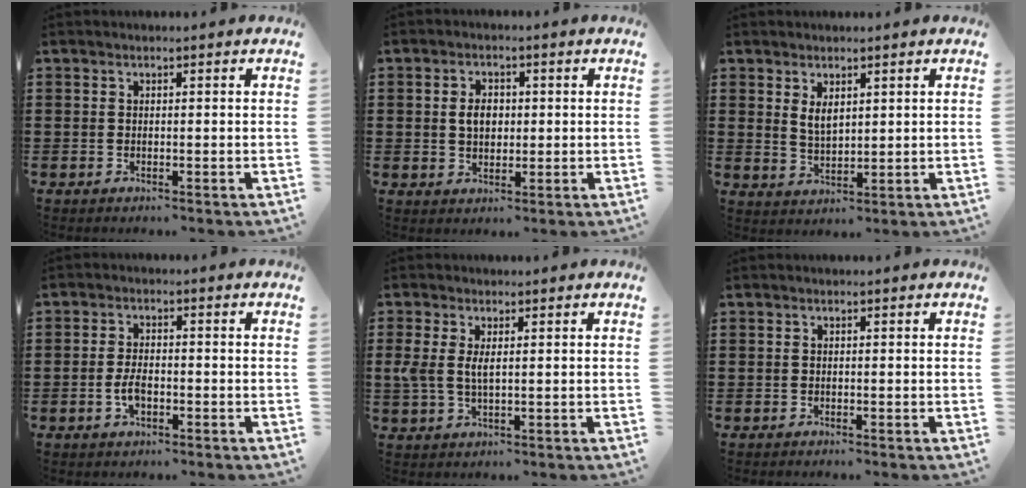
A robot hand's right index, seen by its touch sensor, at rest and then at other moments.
{"total": 3.5, "force": [0.2, 2.5, 2.5], "torque": [-0.046, 0.006, 0.001]}
{"total": 3.1, "force": [1.7, 1.6, 2.0], "torque": [-0.036, 0.001, 0.028]}
{"total": 3.1, "force": [-1.0, 1.4, 2.5], "torque": [-0.058, -0.002, -0.021]}
{"total": 3.2, "force": [0.7, 1.4, 2.8], "torque": [-0.071, 0.001, 0.008]}
{"total": 0.0}